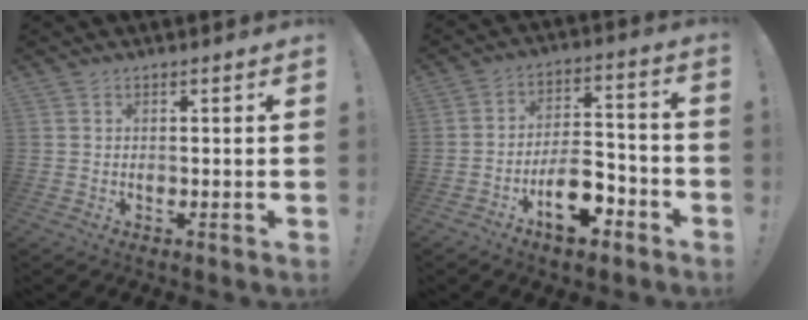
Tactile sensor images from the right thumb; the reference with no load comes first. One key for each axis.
{"total": 13.6, "fx": -7.4, "fy": 7.1, "fz": 8.9, "tx": -0.116, "ty": 0.064, "tz": -0.119}